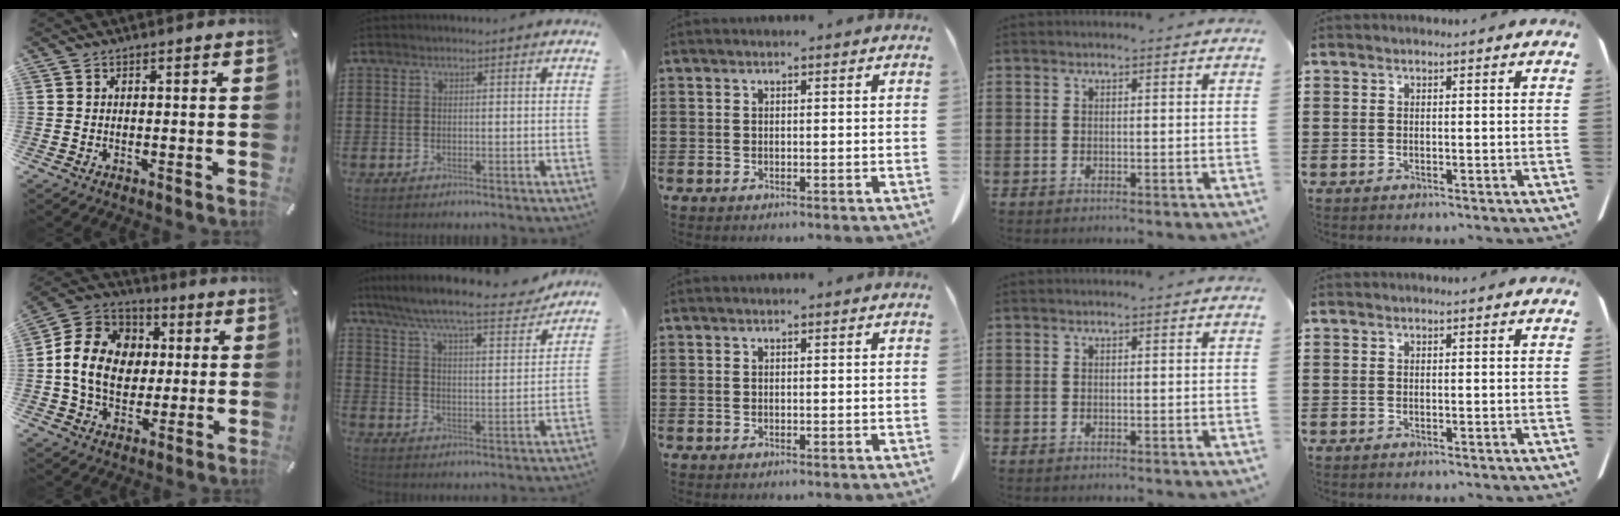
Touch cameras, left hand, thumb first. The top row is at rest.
{"thumb": {"total": 14.8, "force": [0.2, 12.6, 7.8], "torque": [-0.176, 0.027, 0.006]}, "index": {"total": 8.4, "force": [7.5, 0.1, 3.7], "torque": [-0.103, -0.046, 0.125]}}